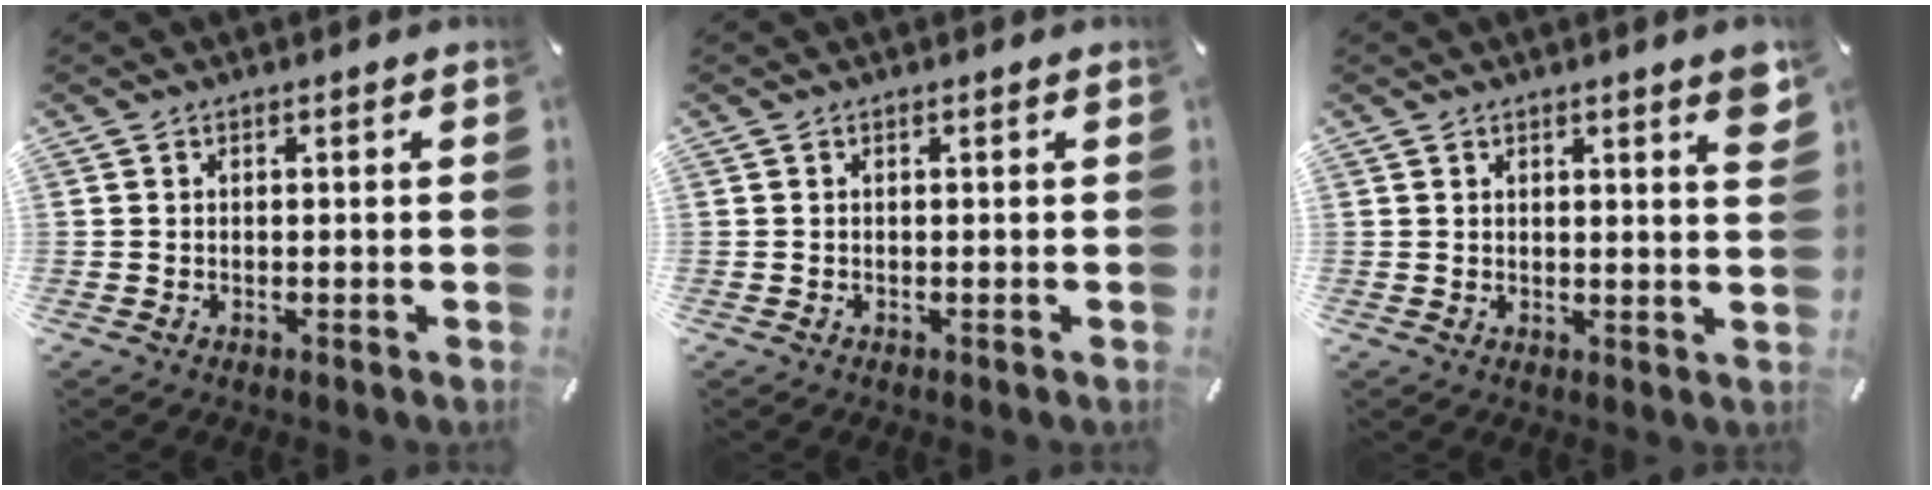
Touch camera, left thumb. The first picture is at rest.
{"total": 0.0}
{"total": 3.3, "force": [2.0, 0.7, 2.5], "torque": [-0.030, -0.010, 0.031]}